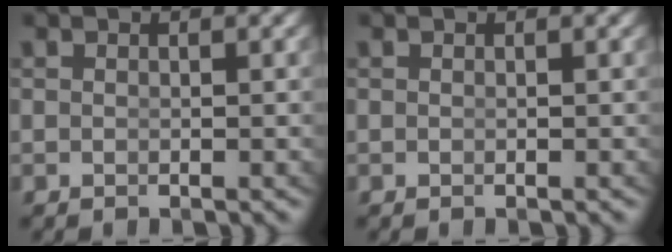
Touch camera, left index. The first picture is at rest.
{"total": 0.0}